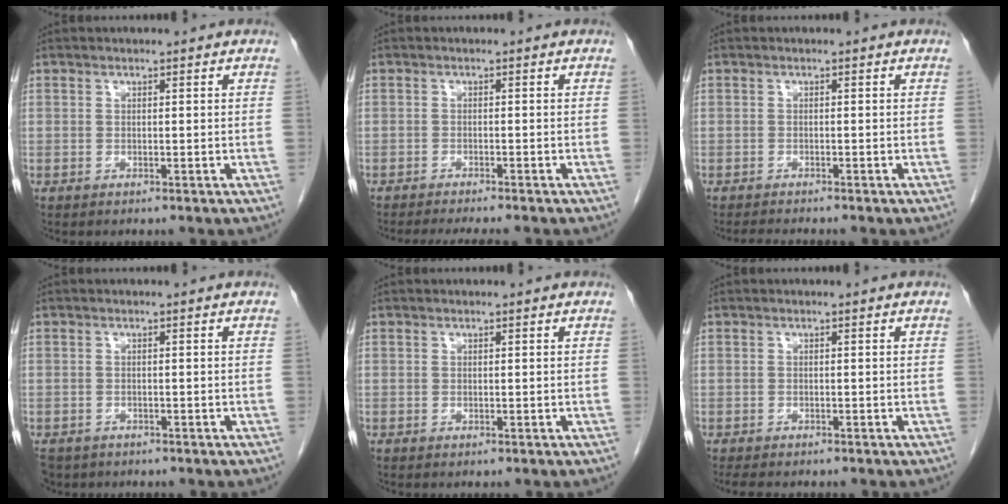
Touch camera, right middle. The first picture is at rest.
{"total": 6.9, "force": [-6.1, 0.4, 3.3], "torque": [-0.035, -0.014, -0.089]}
{"total": 2.4, "force": [-2.2, -0.3, 0.8], "torque": [-0.012, -0.008, -0.034]}
{"total": 5.7, "force": [-4.2, 3.4, 1.8], "torque": [-0.044, -0.006, -0.063]}
{"total": 0.0}
{"total": 3.7, "force": [-3.0, 2.0, 0.1], "torque": [0.001, 0.005, -0.039]}